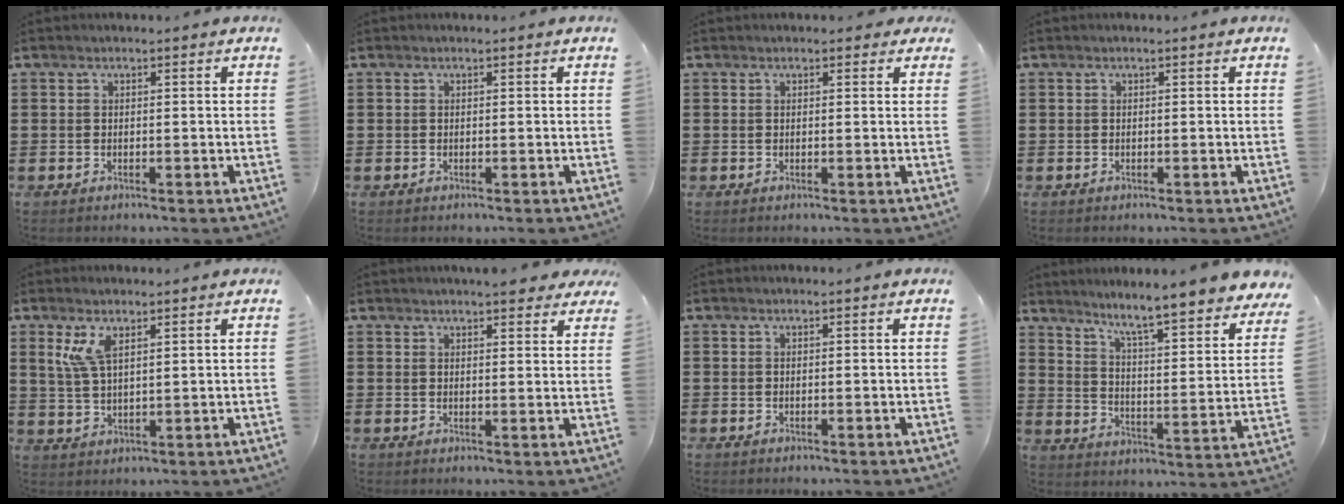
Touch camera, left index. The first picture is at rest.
{"total": 0.0}
{"total": 0.9, "force": [0.5, 0.5, 0.4], "torque": [-0.010, 0.007, 0.009]}
{"total": 0.0}
{"total": 5.2, "force": [2.7, 1.8, 4.1], "torque": [-0.098, 0.002, 0.045]}
{"total": 3.6, "force": [3.3, 0.7, 1.3], "torque": [-0.025, -0.006, 0.060]}
{"total": 0.0}
{"total": 6.3, "force": [5.5, -0.9, 3.0], "torque": [-0.076, -0.058, 0.083]}